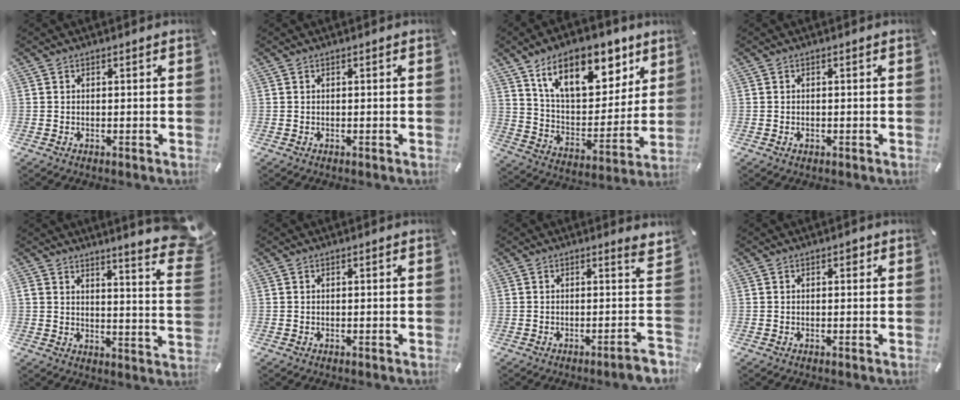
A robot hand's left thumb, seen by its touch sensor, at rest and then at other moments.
{"total": 0.0}
{"total": 18.7, "force": [11.8, 10.2, 10.4], "torque": [-0.168, -0.060, 0.207]}
{"total": 0.9, "force": [-0.2, 0.6, 0.5], "torque": [-0.010, 0.001, -0.004]}
{"total": 7.7, "force": [6.1, 1.5, 4.4], "torque": [-0.057, -0.072, 0.100]}
{"total": 0.0}
{"total": 8.2, "force": [-0.7, 0.2, 8.2], "torque": [-0.122, -0.021, -0.013]}
{"total": 0.9, "force": [0.3, 0.7, 0.5], "torque": [-0.002, 0.002, 0.002]}